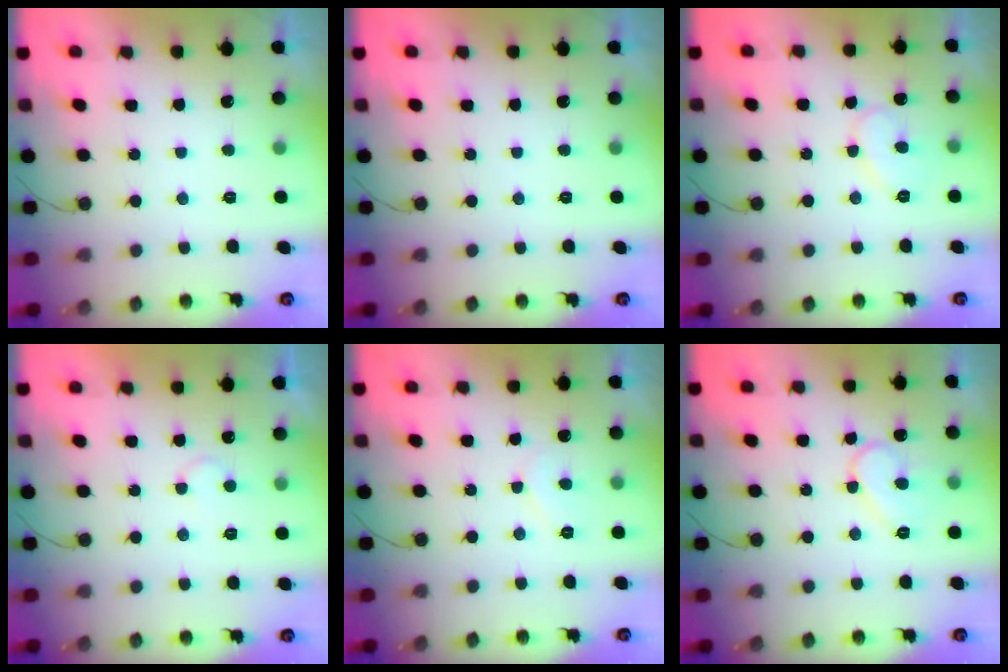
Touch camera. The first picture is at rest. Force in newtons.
{"total": 0.0}
{"total": 8.2, "press": 8.2, "slide": 0.4}
{"total": 3.2, "press": 3.2, "slide": 0.3}
{"total": 4.8, "press": 4.8, "slide": 0.5}
{"total": 7.9, "press": 7.9, "slide": 0.7}